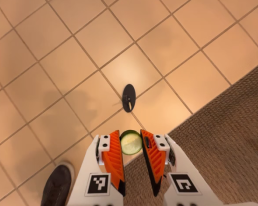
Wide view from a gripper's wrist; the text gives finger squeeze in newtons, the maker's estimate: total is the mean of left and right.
{"total": 7.8, "left": 8.0, "right": 7.6}